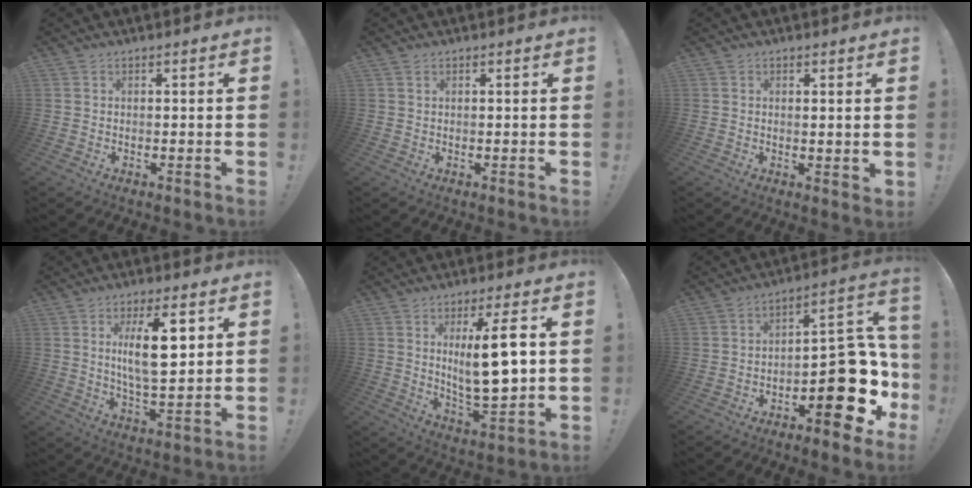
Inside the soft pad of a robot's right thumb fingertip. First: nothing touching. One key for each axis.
{"total": 0.6, "fx": 0.4, "fy": 0.2, "fz": 0.4, "tx": -0.001, "ty": -0.003, "tz": 0.006}
{"total": 2.0, "fx": 1.3, "fy": 0.6, "fz": 1.3, "tx": -0.014, "ty": -0.005, "tz": 0.022}
{"total": 13.8, "fx": 4.0, "fy": 3.9, "fz": 12.6, "tx": -0.216, "ty": -0.010, "tz": 0.057}
{"total": 14.7, "fx": 3.0, "fy": 3.4, "fz": 14.0, "tx": -0.224, "ty": -0.018, "tz": 0.038}
{"total": 18.7, "fx": -7.5, "fy": 8.9, "fz": 14.6, "tx": -0.153, "ty": 0.048, "tz": -0.104}